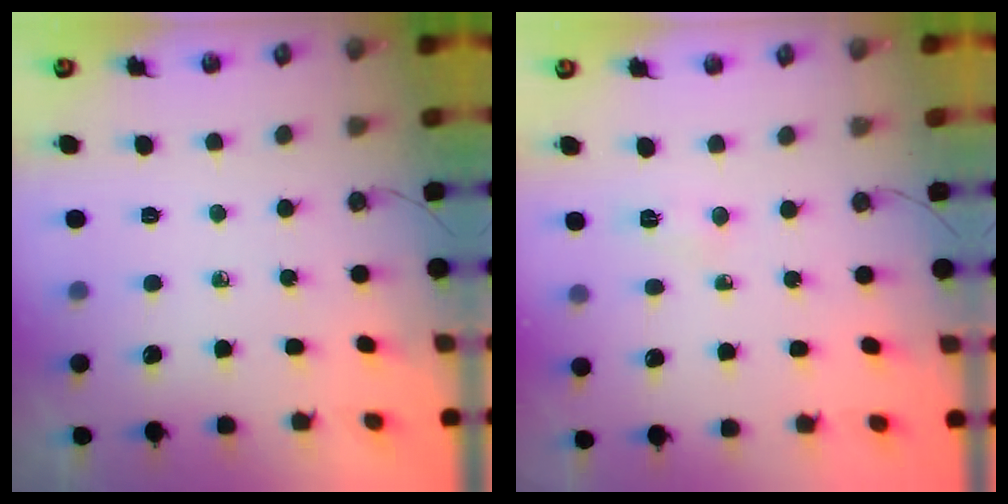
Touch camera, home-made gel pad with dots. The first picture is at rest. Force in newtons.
{"total": 16.1, "press": 4.7, "slide": 15.4}